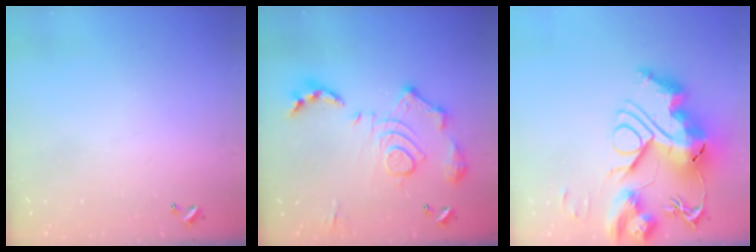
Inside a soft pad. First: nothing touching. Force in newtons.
{"total": 16.6, "press": 16.6, "slide": 1.7}
{"total": 0.7, "press": 0.7, "slide": 0.0}